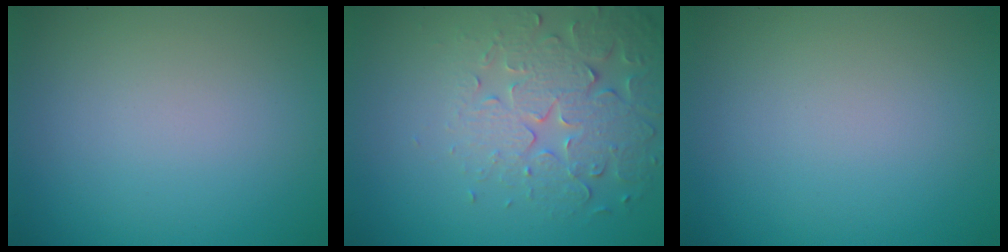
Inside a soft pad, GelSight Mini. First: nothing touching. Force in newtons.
{"total": 5.0, "press": 4.1, "slide": 2.9}
{"total": 0.0}